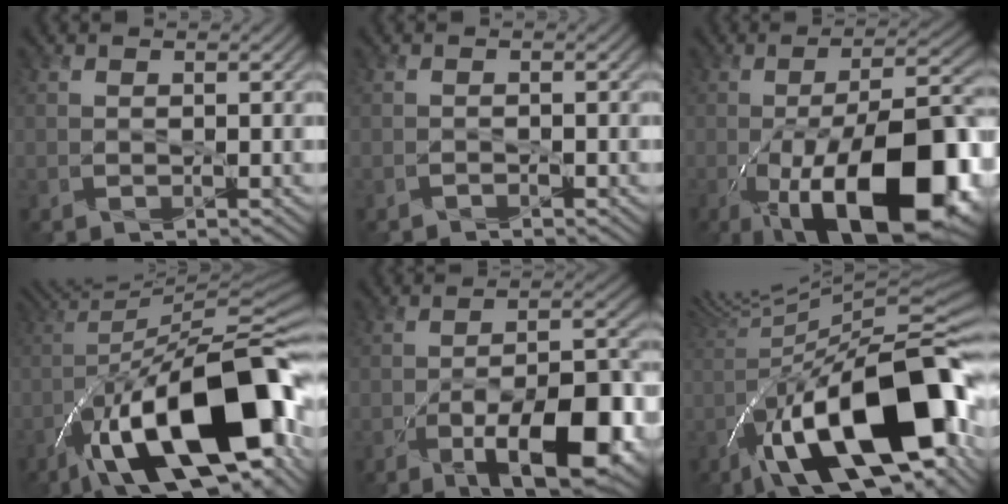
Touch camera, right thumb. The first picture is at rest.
{"total": 0.6, "force": [-0.6, 0.1, 0.2], "torque": [-0.003, 0.001, -0.011]}
{"total": 19.0, "force": [-7.0, 7.7, 15.9], "torque": [-0.239, -0.010, -0.112]}
{"total": 20.6, "force": [-7.5, 7.2, 17.8], "torque": [-0.263, 0.017, -0.131]}
{"total": 12.3, "force": [-5.7, 4.4, 9.9], "torque": [-0.159, -0.007, -0.092]}
{"total": 20.4, "force": [-5.2, 6.8, 18.5], "torque": [-0.274, 0.019, -0.093]}